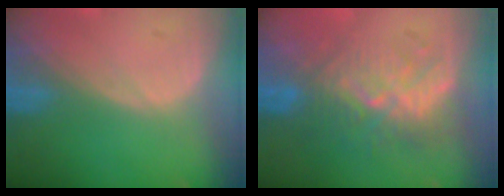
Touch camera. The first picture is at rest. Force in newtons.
{"total": 9.6, "press": 8.6, "slide": 4.1}